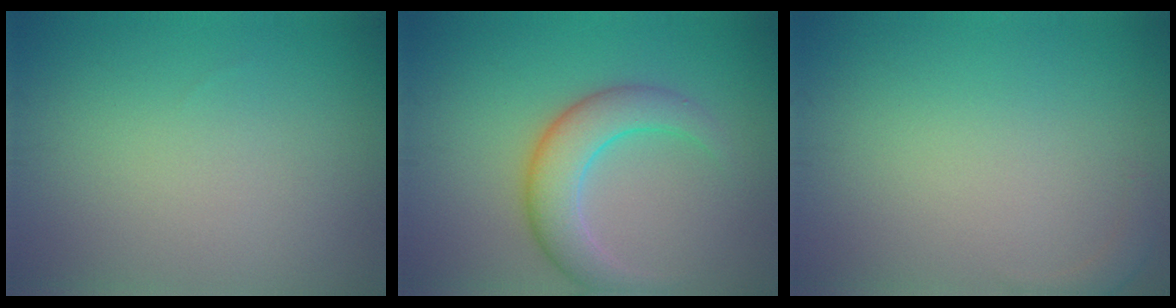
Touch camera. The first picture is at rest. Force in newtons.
{"total": 5.2, "press": 5.2, "slide": 0.1}
{"total": 1.0, "press": 1.0, "slide": 0.2}